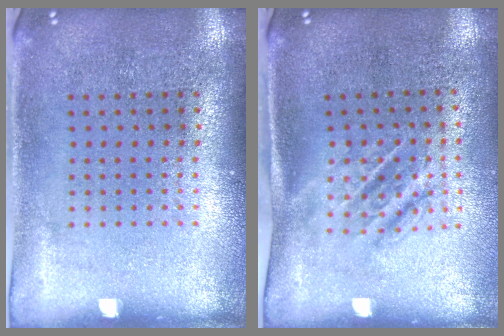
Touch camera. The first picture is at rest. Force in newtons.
{"total": 1.7, "press": 1.3, "slide": 1.1}